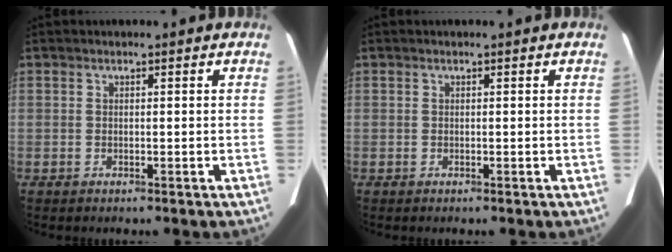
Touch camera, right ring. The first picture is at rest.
{"total": 0.0}